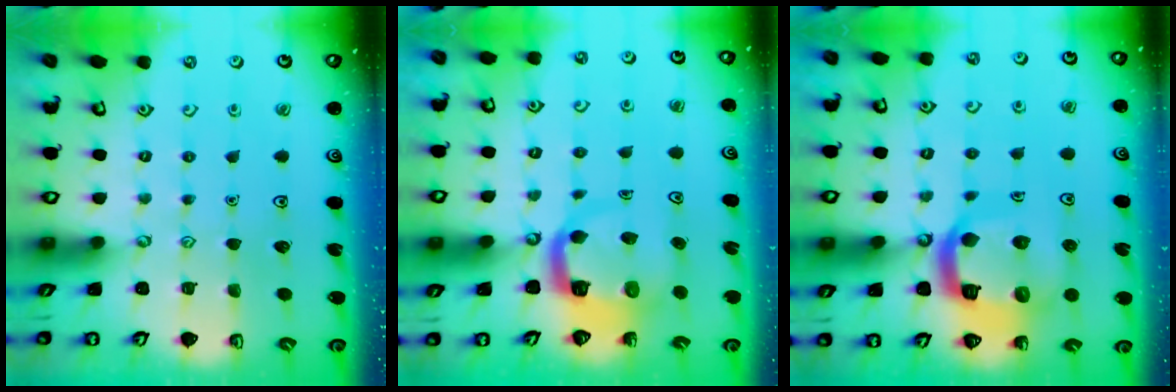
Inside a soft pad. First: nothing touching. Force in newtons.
{"total": 6.6, "press": 6.5, "slide": 0.9}
{"total": 15.8, "press": 15.7, "slide": 1.9}